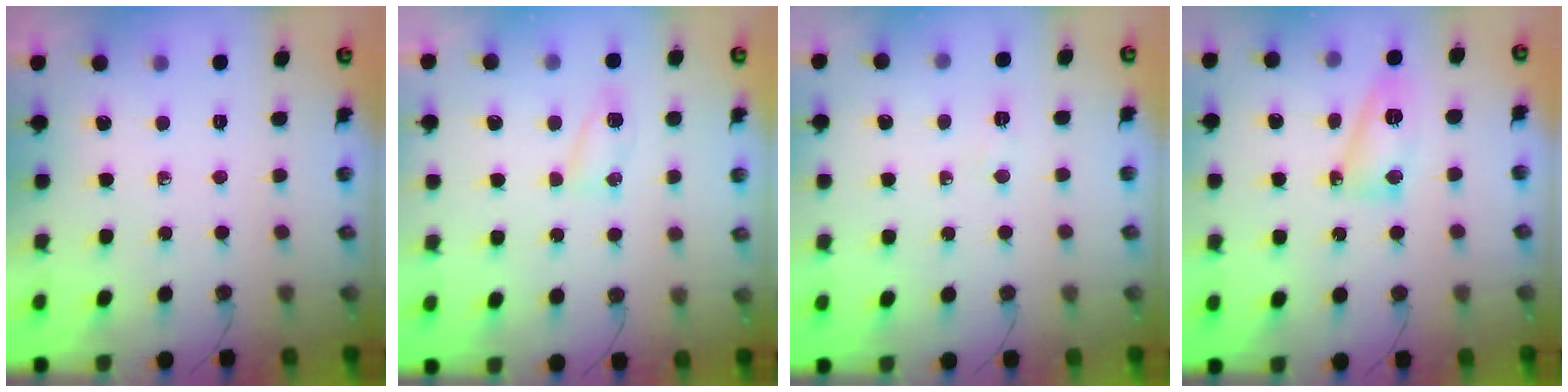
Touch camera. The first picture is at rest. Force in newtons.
{"total": 5.2, "press": 5.2, "slide": 0.5}
{"total": 3.0, "press": 3.0, "slide": 0.5}
{"total": 9.0, "press": 9.0, "slide": 0.5}